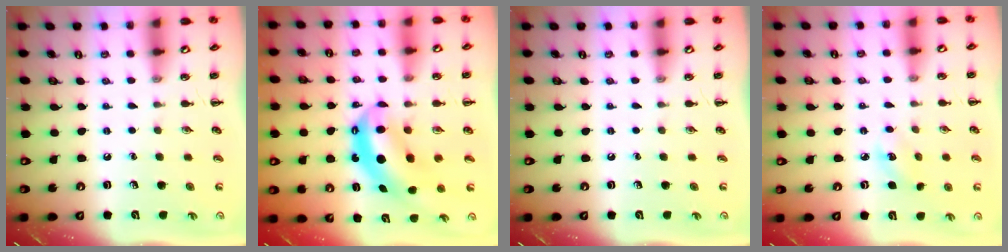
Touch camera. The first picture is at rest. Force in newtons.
{"total": 8.2, "press": 8.0, "slide": 2.0}
{"total": 0.0}
{"total": 4.8, "press": 4.6, "slide": 1.3}